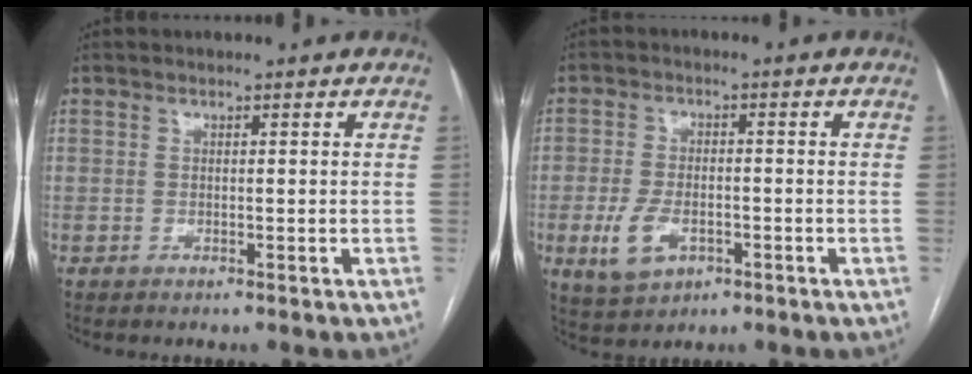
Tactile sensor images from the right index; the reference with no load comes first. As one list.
[{"total": 6.5, "force": [-2.3, 3.9, 4.7], "torque": [-0.103, -0.002, -0.034]}]